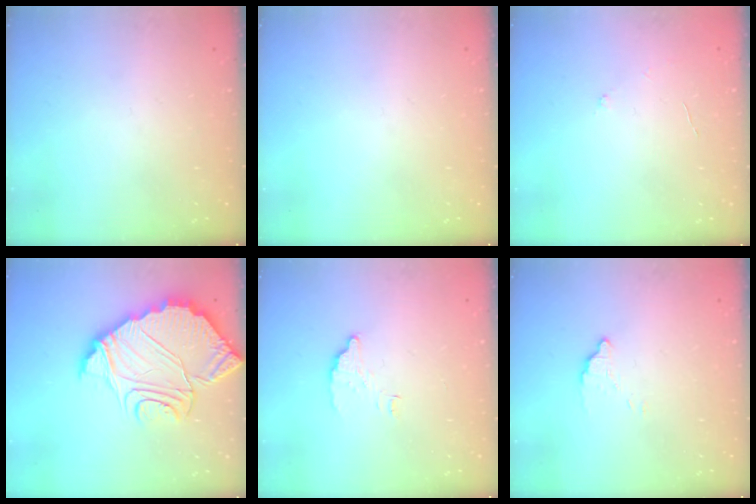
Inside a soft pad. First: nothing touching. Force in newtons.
{"total": 0.0}
{"total": 2.8, "press": 2.8, "slide": 0.3}
{"total": 13.1, "press": 13.1, "slide": 1.0}
{"total": 3.6, "press": 3.6, "slide": 0.1}
{"total": 2.5, "press": 2.5, "slide": 0.1}